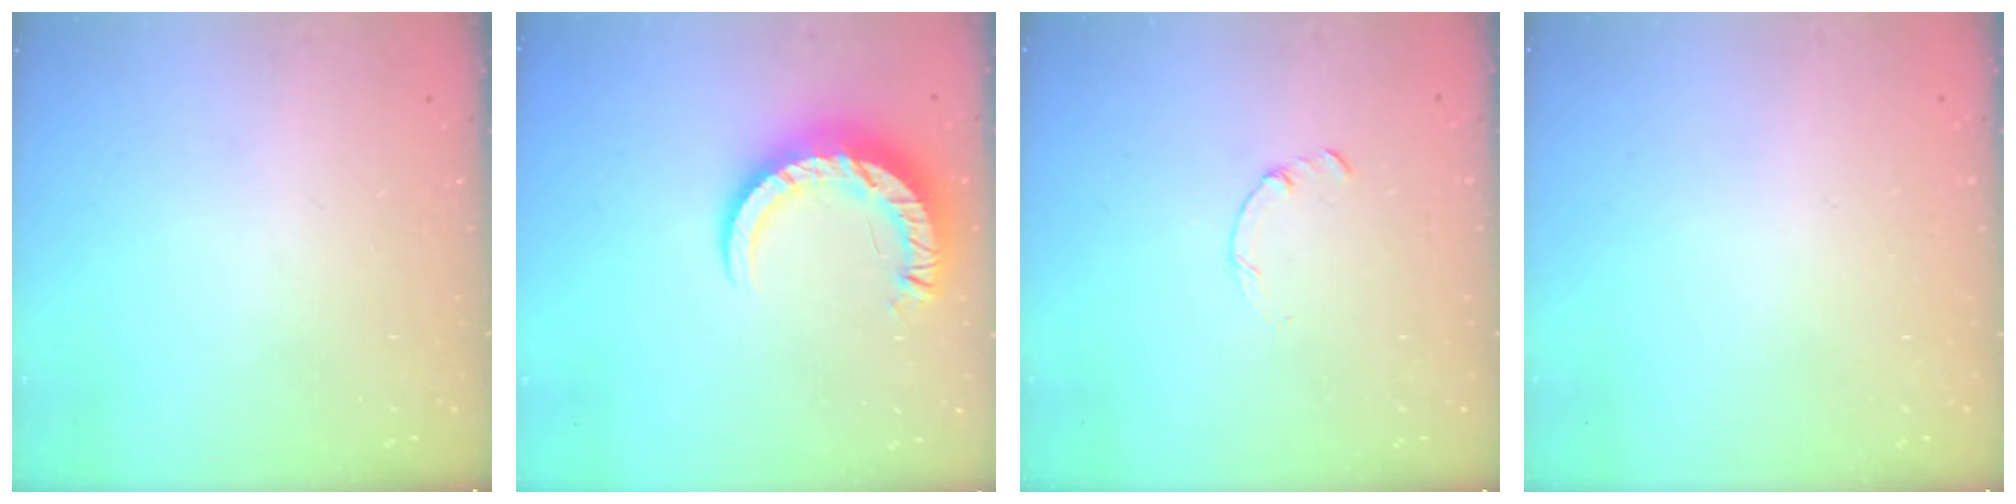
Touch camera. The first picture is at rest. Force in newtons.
{"total": 10.7, "press": 10.6, "slide": 1.1}
{"total": 0.0}
{"total": 2.6, "press": 2.6, "slide": 0.2}